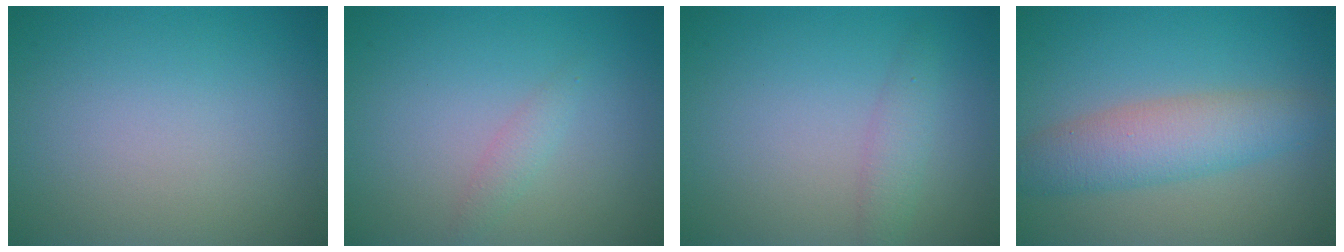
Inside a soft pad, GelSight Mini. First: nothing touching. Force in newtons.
{"total": 1.2, "press": 1.2, "slide": 0.0}
{"total": 1.7, "press": 1.7, "slide": 0.1}
{"total": 4.8, "press": 4.8, "slide": 0.1}